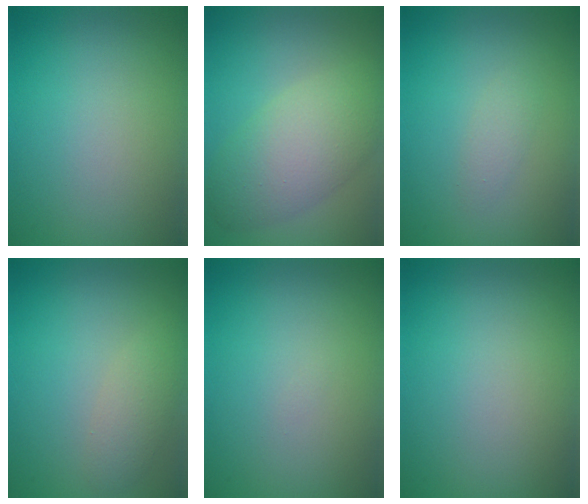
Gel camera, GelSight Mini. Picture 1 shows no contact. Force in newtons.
{"total": 6.5, "press": 6.5, "slide": 0.6}
{"total": 1.1, "press": 1.1, "slide": 0.0}
{"total": 2.3, "press": 2.3, "slide": 0.2}
{"total": 0.0}
{"total": 0.0}